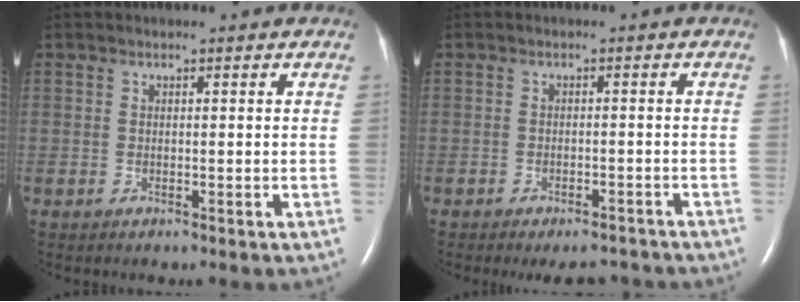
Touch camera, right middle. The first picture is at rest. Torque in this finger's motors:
{"motor_torque": [0.35, -0.34, 0.11, 0.03]}